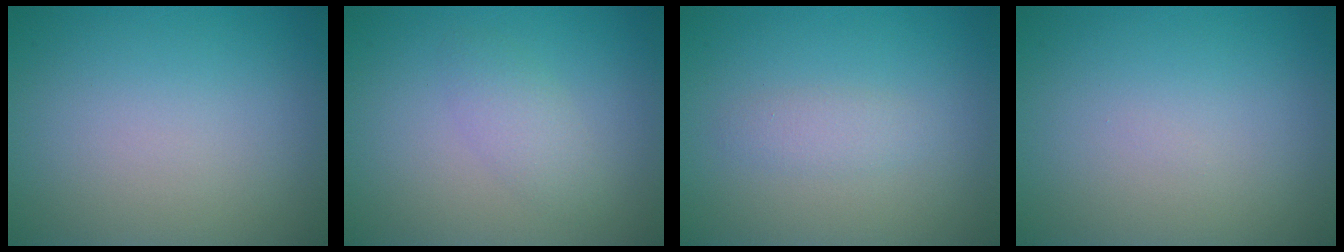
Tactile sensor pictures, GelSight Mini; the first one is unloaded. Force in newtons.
{"total": 1.8, "press": 1.8, "slide": 0.0}
{"total": 1.3, "press": 1.3, "slide": 0.0}
{"total": 0.0}